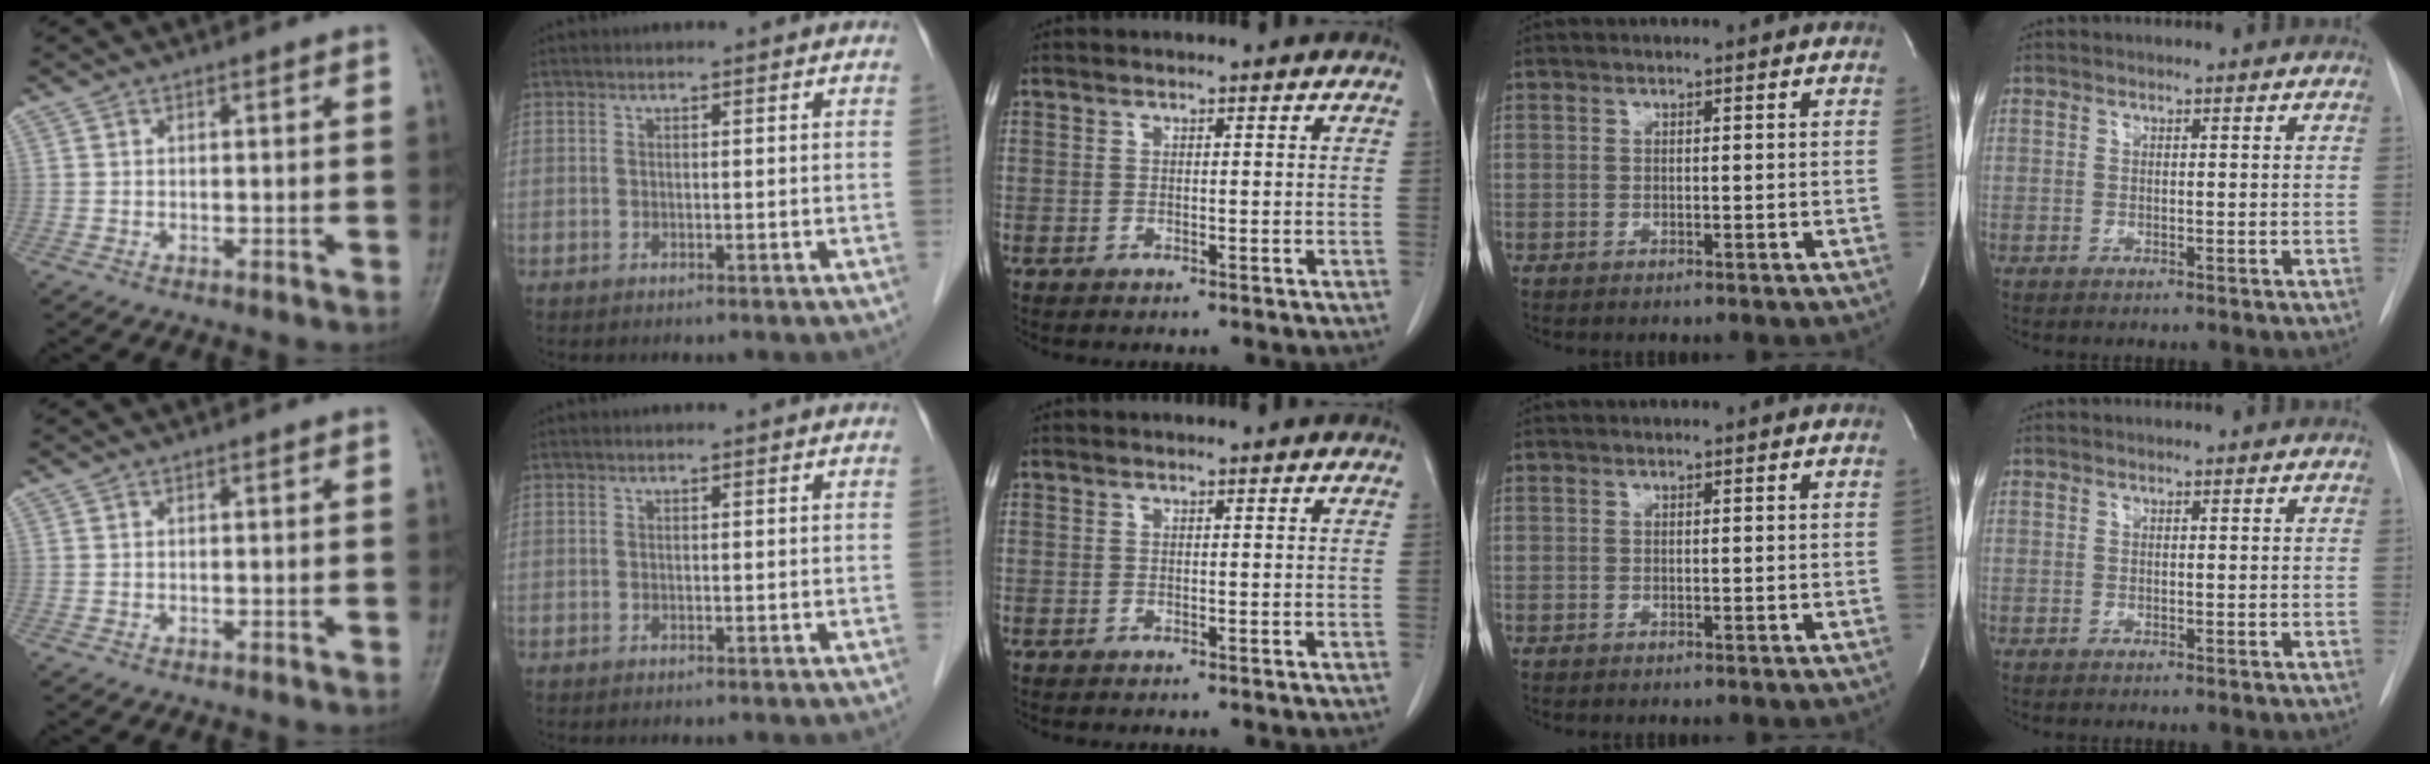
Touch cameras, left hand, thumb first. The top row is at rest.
{}